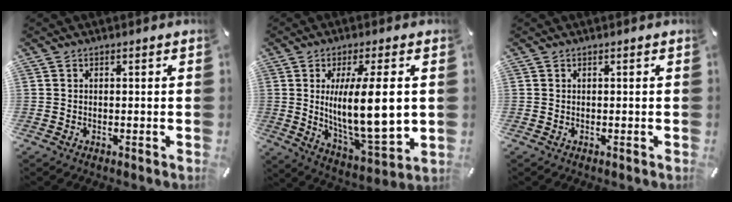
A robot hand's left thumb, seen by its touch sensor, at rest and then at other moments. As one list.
[{"total": 18.1, "force": [2.3, 5.3, 17.2], "torque": [-0.304, -0.026, 0.026]}, {"total": 0.0}]